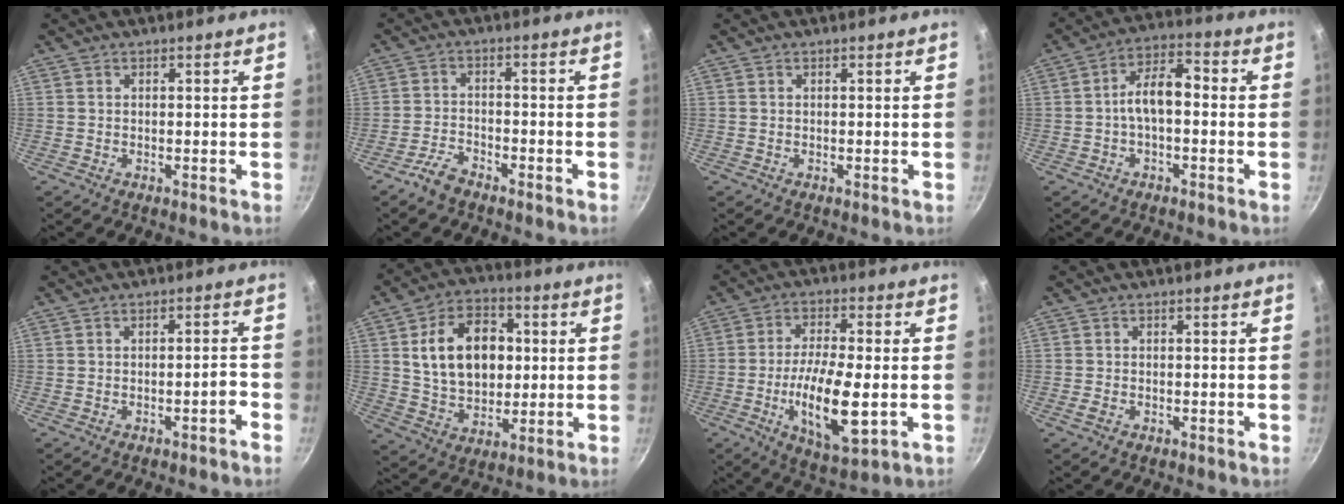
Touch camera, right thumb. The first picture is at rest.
{"total": 4.3, "force": [-3.4, 1.7, 2.0], "torque": [-0.041, 0.030, -0.067]}
{"total": 0.0}
{"total": 8.1, "force": [-0.8, 4.2, 6.9], "torque": [-0.106, 0.038, -0.024]}
{"total": 2.7, "force": [-1.7, 0.7, 2.0], "torque": [-0.029, 0.024, -0.017]}
{"total": 16.7, "force": [2.7, 11.8, 11.5], "torque": [-0.157, 0.006, 0.045]}
{"total": 14.3, "force": [-3.0, 4.8, 13.2], "torque": [-0.243, 0.003, -0.051]}
{"total": 1.6, "force": [-0.8, 1.0, 0.9], "torque": [-0.021, 0.009, -0.016]}